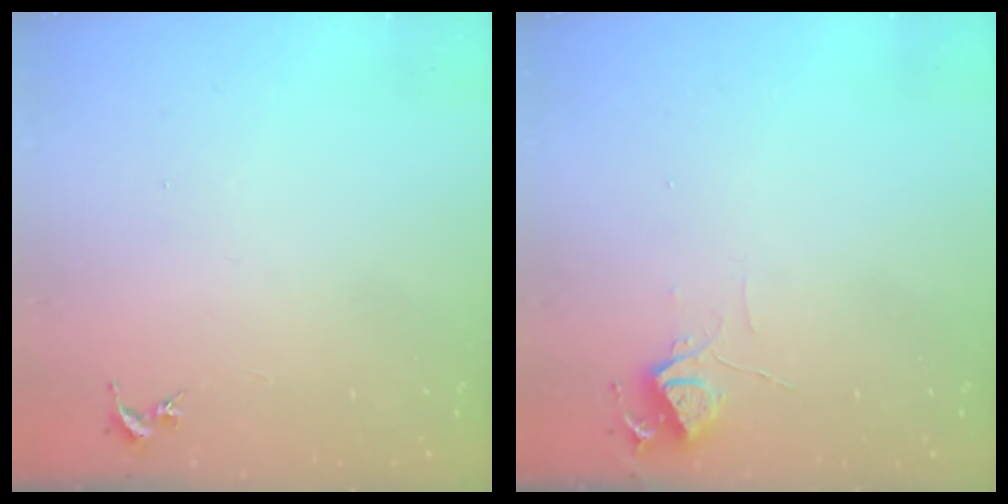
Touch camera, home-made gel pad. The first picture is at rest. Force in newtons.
{"total": 6.0, "press": 6.0, "slide": 0.7}